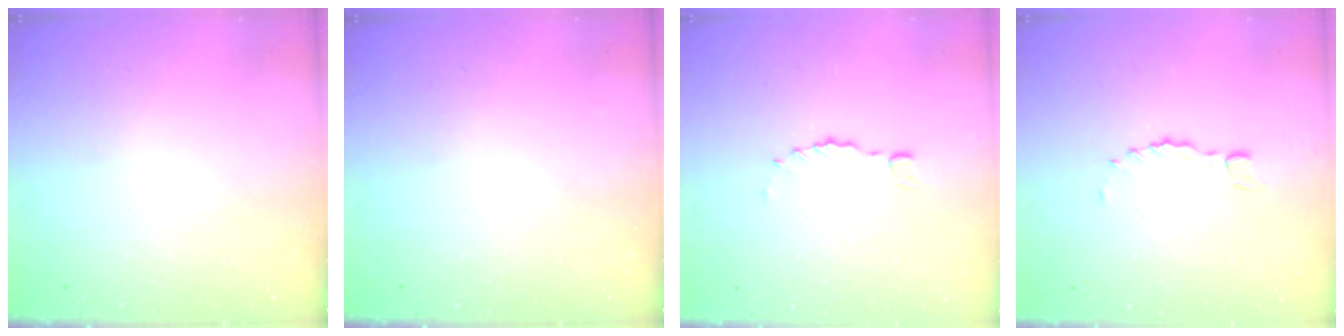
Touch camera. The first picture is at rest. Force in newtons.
{"total": 0.0}
{"total": 0.0}
{"total": 0.0}